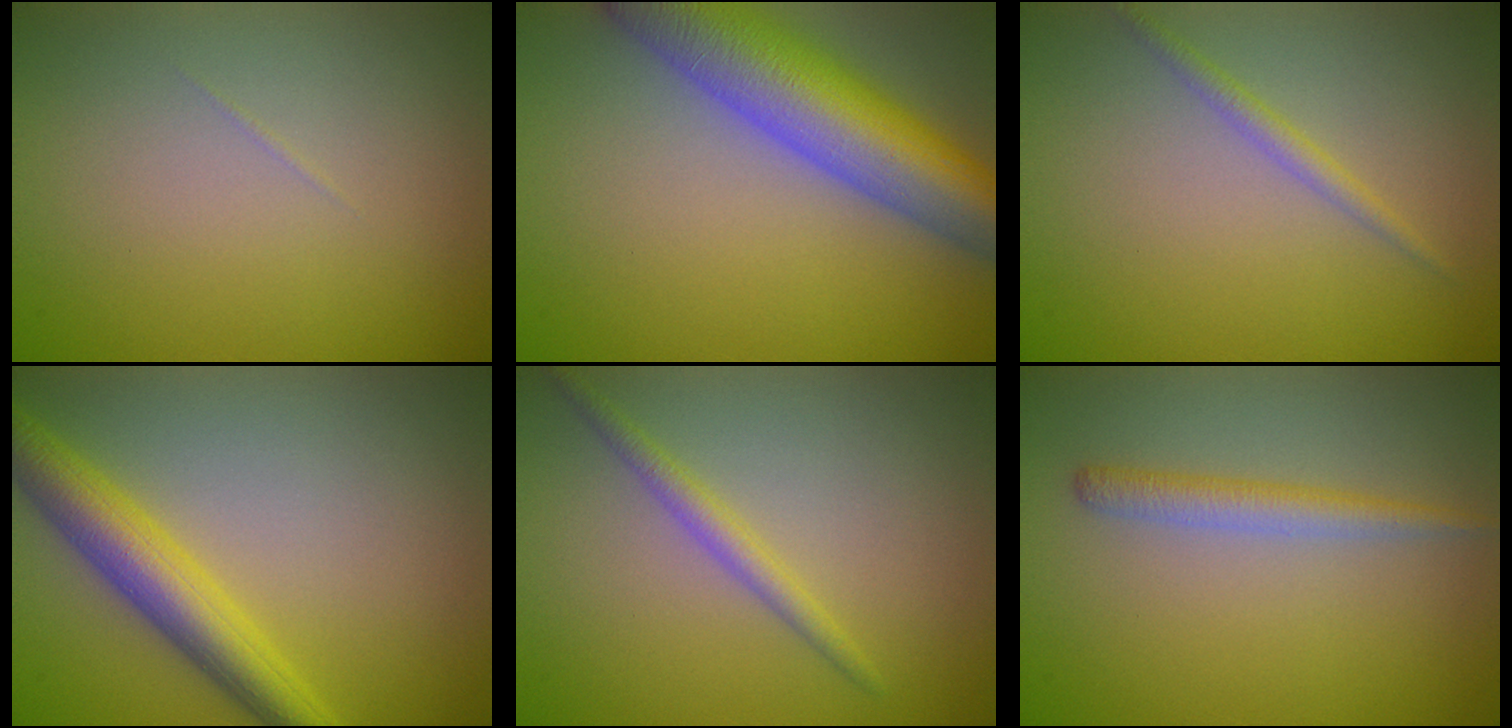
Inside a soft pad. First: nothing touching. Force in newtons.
{"total": 10.3, "press": 10.3, "slide": 0.4}
{"total": 1.4, "press": 1.4, "slide": 0.1}
{"total": 5.6, "press": 5.6, "slide": 0.2}
{"total": 1.9, "press": 1.9, "slide": 0.1}
{"total": 2.1, "press": 2.1, "slide": 0.1}